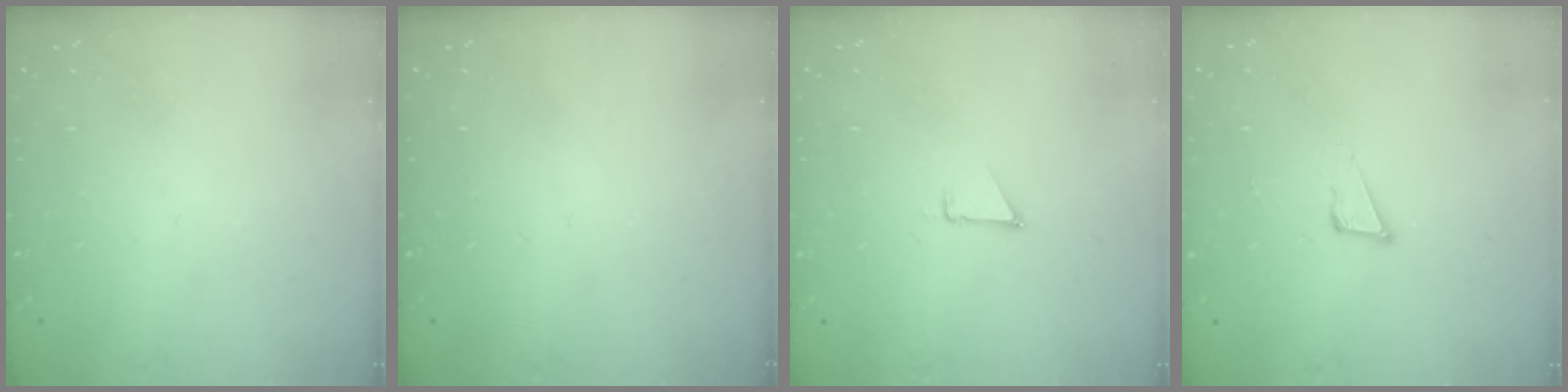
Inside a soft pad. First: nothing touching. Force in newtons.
{"total": 0.0}
{"total": 1.9, "press": 1.9, "slide": 0.0}
{"total": 3.8, "press": 3.7, "slide": 0.9}